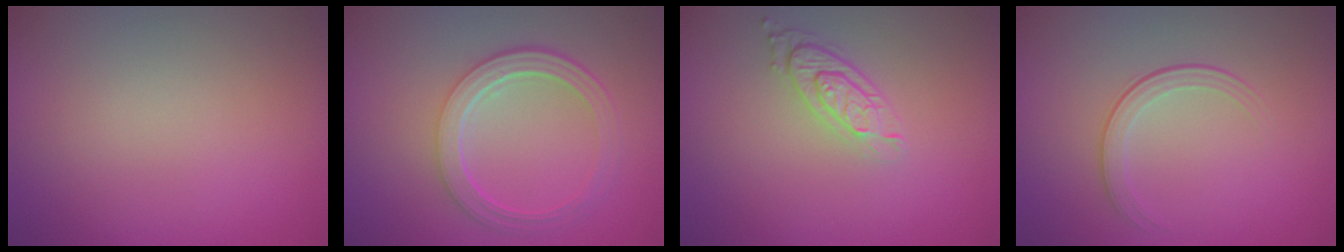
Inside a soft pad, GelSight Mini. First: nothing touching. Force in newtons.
{"total": 4.8, "press": 3.5, "slide": 3.2}
{"total": 3.2, "press": 2.3, "slide": 2.2}
{"total": 1.9, "press": 1.3, "slide": 1.5}